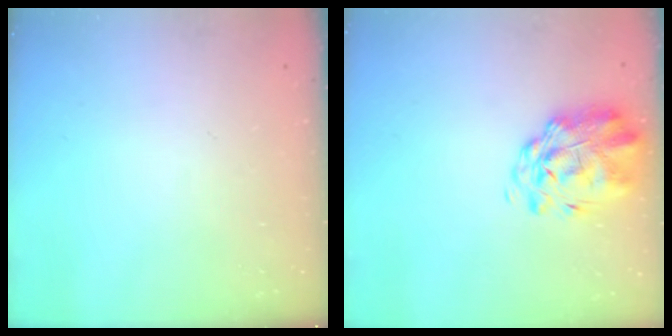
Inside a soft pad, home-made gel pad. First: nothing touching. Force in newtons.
{"total": 3.2, "press": 2.6, "slide": 1.8}